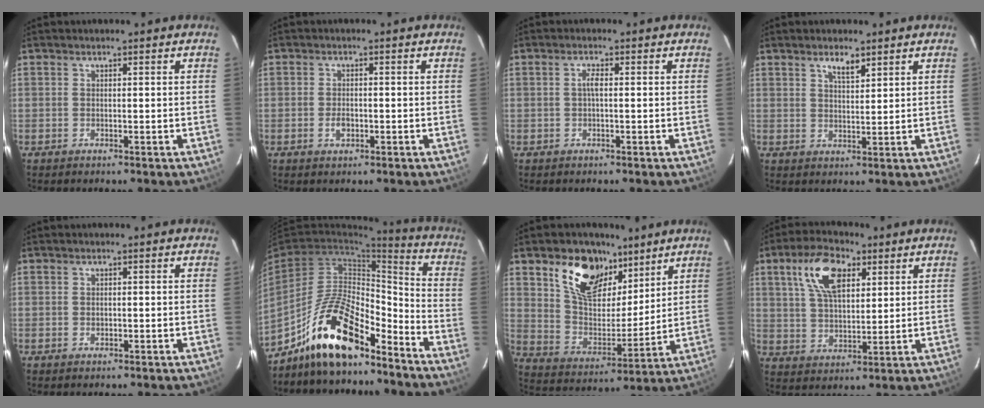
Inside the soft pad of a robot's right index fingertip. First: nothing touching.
{"total": 2.4, "force": [-0.8, 1.5, 1.8], "torque": [-0.034, 0.000, -0.014]}
{"total": 1.5, "force": [0.0, 0.4, 1.5], "torque": [-0.029, 0.005, -0.003]}
{"total": 3.2, "force": [2.3, 1.0, 2.0], "torque": [-0.032, 0.004, 0.041]}
{"total": 0.8, "force": [0.0, 0.7, 0.3], "torque": [-0.005, 0.000, 0.001]}
{"total": 17.2, "force": [-12.7, 5.7, 10.0], "torque": [-0.194, 0.017, -0.224]}
{"total": 16.5, "force": [10.0, 9.3, 9.2], "torque": [-0.177, 0.016, 0.186]}
{"total": 11.9, "force": [5.3, 6.1, 8.6], "torque": [-0.159, 0.025, 0.098]}